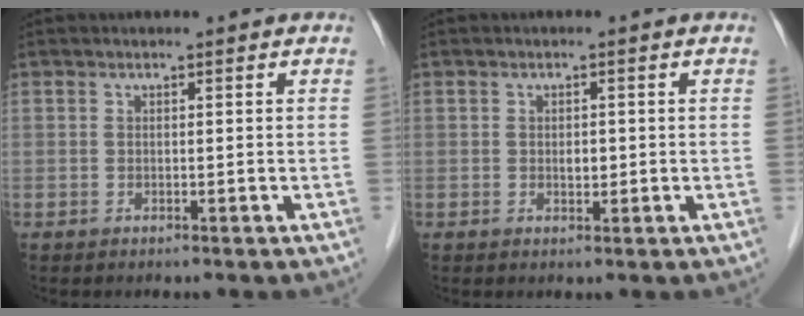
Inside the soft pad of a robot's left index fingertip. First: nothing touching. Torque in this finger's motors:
{"motor_torque": [0.05, 0.01, 0.02, 0.00]}